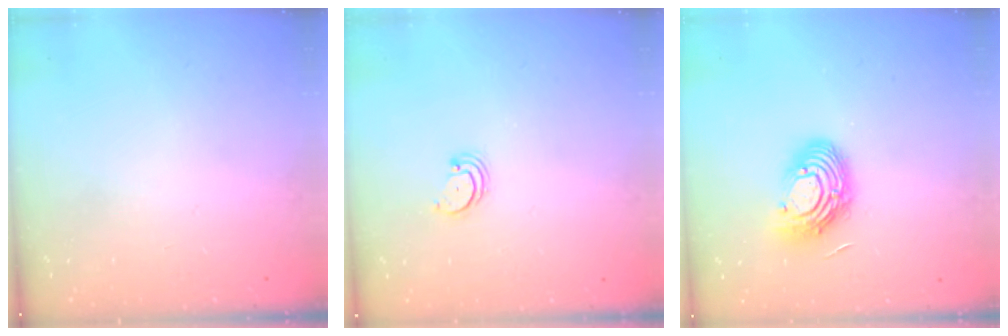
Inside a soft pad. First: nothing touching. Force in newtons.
{"total": 2.2, "press": 2.2, "slide": 0.2}
{"total": 12.0, "press": 12.0, "slide": 1.1}